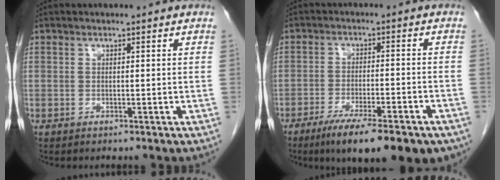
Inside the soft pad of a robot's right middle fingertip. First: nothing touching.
{"total": 15.7, "force": [-10.8, 3.3, 10.9], "torque": [-0.124, -0.017, -0.159]}